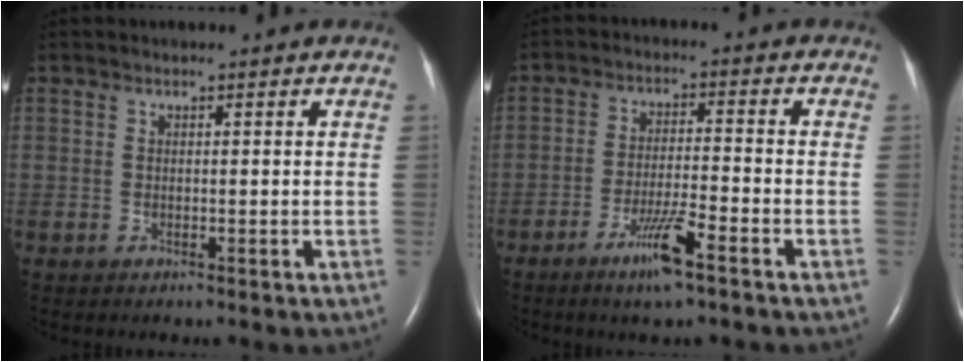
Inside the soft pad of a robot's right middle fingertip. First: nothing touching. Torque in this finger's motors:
{"motor_torque": [0.95, -0.55, 0.16, 0.08]}